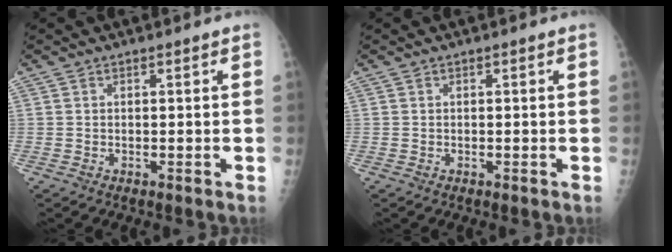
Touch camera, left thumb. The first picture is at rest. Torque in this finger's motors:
{"motor_torque": [-0.04, -0.01, -0.01, 0.01, 0.00]}